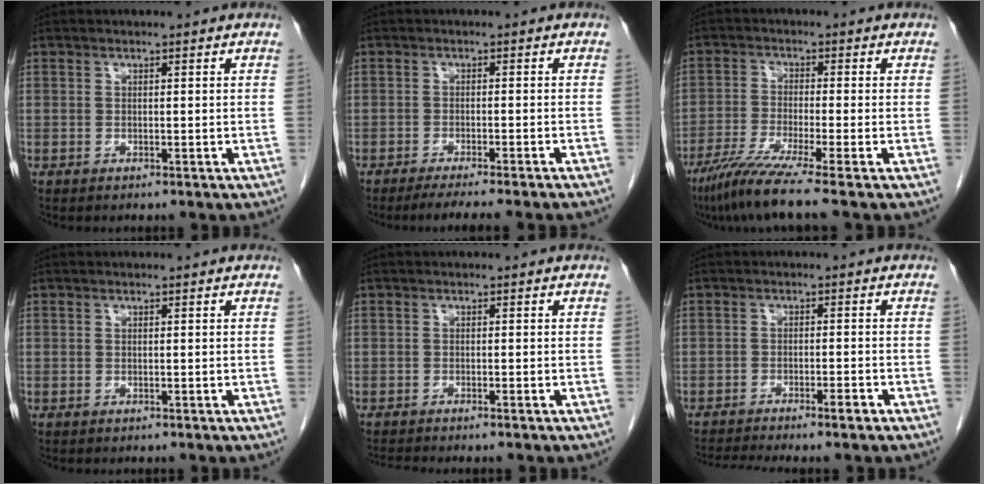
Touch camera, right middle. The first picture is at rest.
{"total": 8.3, "force": [-7.1, -0.8, 4.2], "torque": [-0.033, -0.018, -0.101]}
{"total": 7.9, "force": [-5.9, -1.5, 5.1], "torque": [-0.090, -0.032, -0.109]}
{"total": 0.0}
{"total": 1.8, "force": [-1.5, -0.5, 0.7], "torque": [-0.015, -0.002, -0.028]}
{"total": 5.9, "force": [-4.6, -0.1, 3.8], "torque": [-0.059, -0.006, -0.073]}